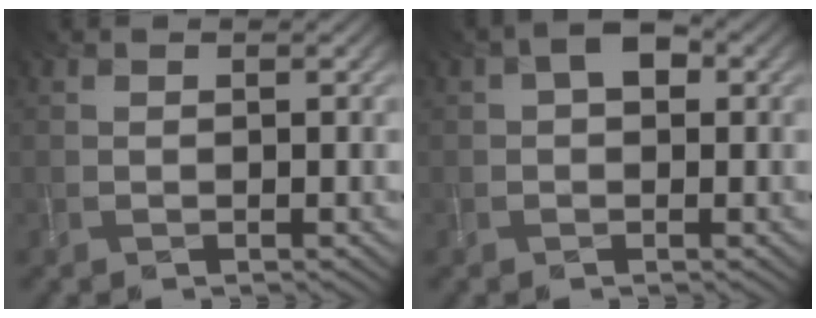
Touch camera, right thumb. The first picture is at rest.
{"total": 3.0, "force": [0.7, 1.8, 2.4], "torque": [-0.037, 0.011, 0.007]}